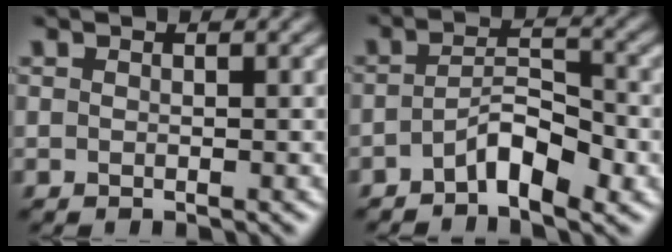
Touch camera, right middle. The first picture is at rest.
{"total": 4.0, "force": [-2.2, 1.4, 3.0], "torque": [-0.054, 0.010, -0.040]}